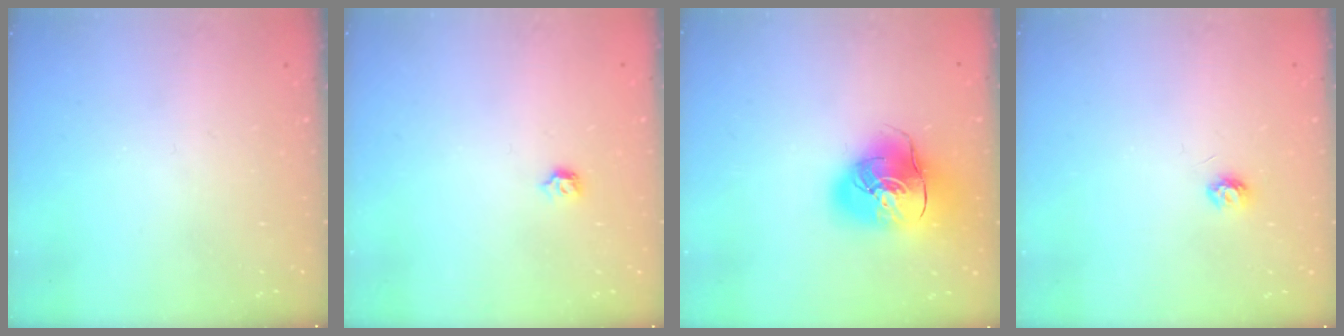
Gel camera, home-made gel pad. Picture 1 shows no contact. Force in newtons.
{"total": 4.0, "press": 4.0, "slide": 0.8}
{"total": 16.3, "press": 16.1, "slide": 2.8}
{"total": 4.6, "press": 4.6, "slide": 0.5}